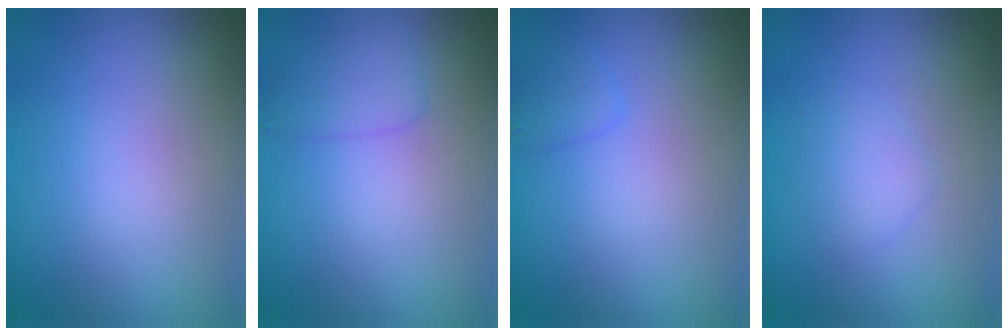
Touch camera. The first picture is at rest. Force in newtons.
{"total": 1.7, "press": 1.7, "slide": 0.1}
{"total": 1.2, "press": 1.2, "slide": 0.1}
{"total": 1.5, "press": 1.5, "slide": 0.0}